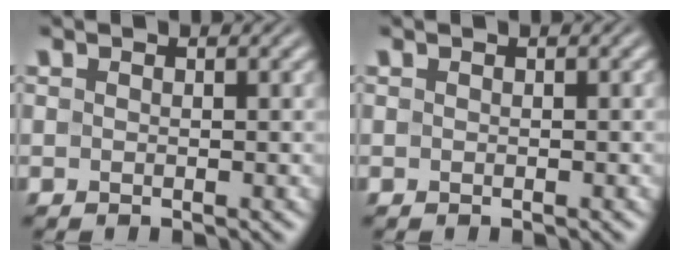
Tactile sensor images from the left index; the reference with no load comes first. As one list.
[{"total": 0.0}]